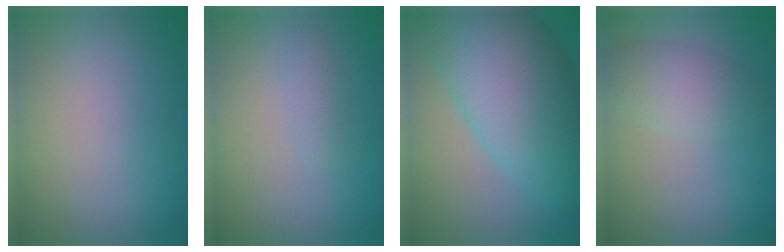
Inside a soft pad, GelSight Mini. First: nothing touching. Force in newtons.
{"total": 1.0, "press": 1.0, "slide": 0.1}
{"total": 11.4, "press": 11.4, "slide": 0.3}
{"total": 3.1, "press": 3.1, "slide": 0.1}